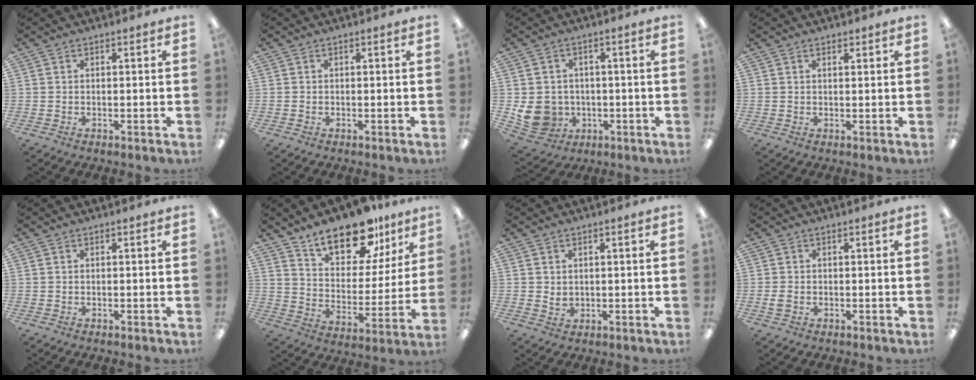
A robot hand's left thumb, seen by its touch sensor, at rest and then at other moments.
{"total": 0.0}
{"total": 8.8, "force": [-1.7, 8.0, 3.2], "torque": [-0.090, 0.000, -0.026]}
{"total": 1.0, "force": [0.8, 0.3, 0.4], "torque": [-0.008, -0.001, 0.016]}
{"total": 0.0}
{"total": 17.6, "force": [13.5, 7.7, 8.3], "torque": [-0.128, -0.086, 0.236]}
{"total": 1.4, "force": [0.6, 1.1, 0.6], "torque": [-0.013, -0.001, 0.012]}
{"total": 1.4, "force": [-0.4, 0.9, 1.0], "torque": [-0.025, -0.004, -0.009]}